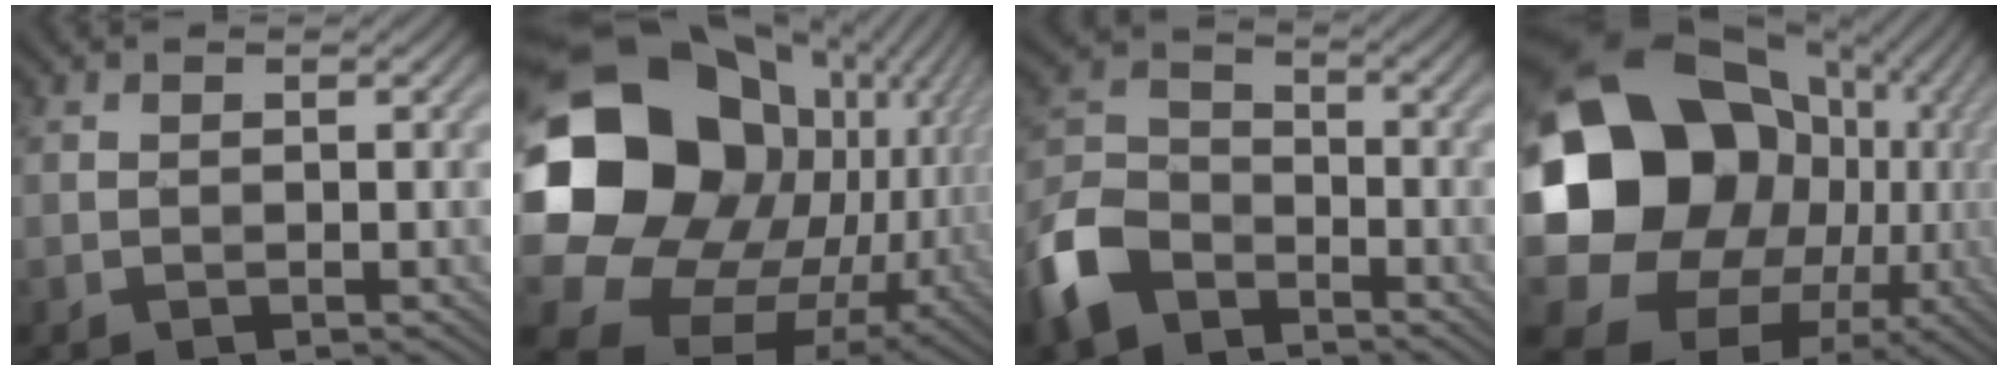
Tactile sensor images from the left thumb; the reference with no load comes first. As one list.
[{"total": 22.7, "force": [1.8, 18.2, 13.4], "torque": [-0.327, -0.046, 0.064]}, {"total": 9.4, "force": [-6.0, 5.5, 4.8], "torque": [-0.122, -0.002, -0.145]}, {"total": 24.0, "force": [0.9, 20.4, 12.6], "torque": [-0.287, -0.052, 0.011]}]